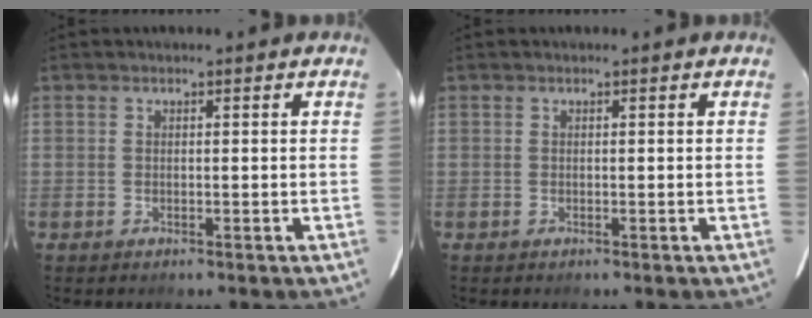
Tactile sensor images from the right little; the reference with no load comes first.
{"total": 0.0}